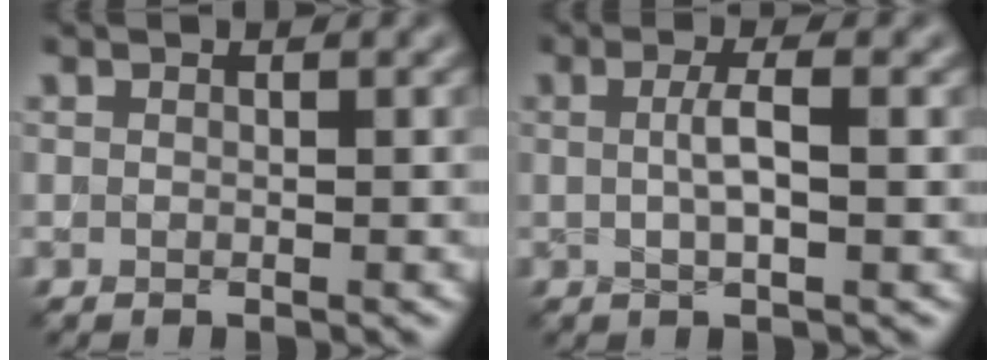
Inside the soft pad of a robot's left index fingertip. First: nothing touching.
{"total": 2.2, "force": [0.1, 0.3, 2.2], "torque": [-0.043, 0.005, 0.002]}